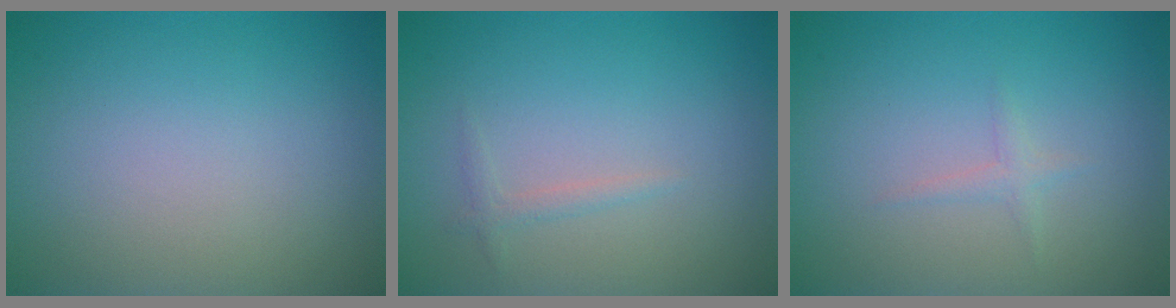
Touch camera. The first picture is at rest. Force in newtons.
{"total": 0.9, "press": 0.9, "slide": 0.1}
{"total": 0.9, "press": 0.8, "slide": 0.0}